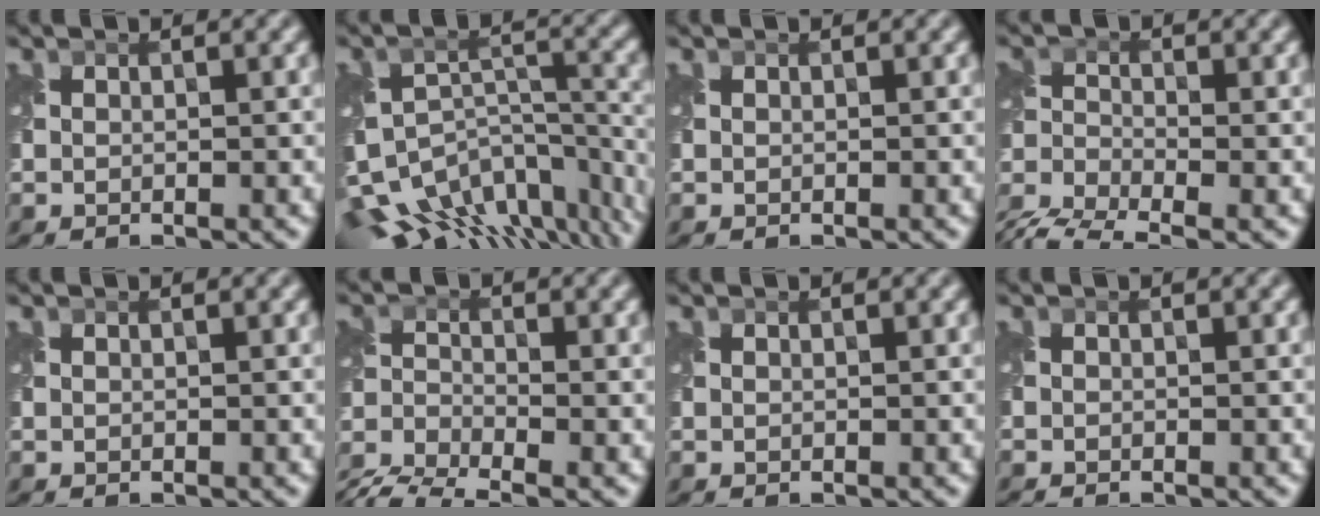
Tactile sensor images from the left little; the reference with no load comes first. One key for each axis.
{"total": 13.9, "fx": -10.7, "fy": 6.3, "fz": 6.3, "tx": -0.113, "ty": -0.008, "tz": -0.124}
{"total": 0.0}
{"total": 7.9, "fx": -6.2, "fy": 3.0, "fz": 3.8, "tx": -0.084, "ty": -0.028, "tz": -0.109}
{"total": 0.0}
{"total": 7.6, "fx": -6.3, "fy": 2.4, "fz": 3.3, "tx": -0.068, "ty": -0.024, "tz": -0.119}
{"total": 0.0}
{"total": 0.7, "fx": -0.7, "fy": 0.0, "fz": 0.0, "tx": 0.002, "ty": -0.008, "tz": -0.015}